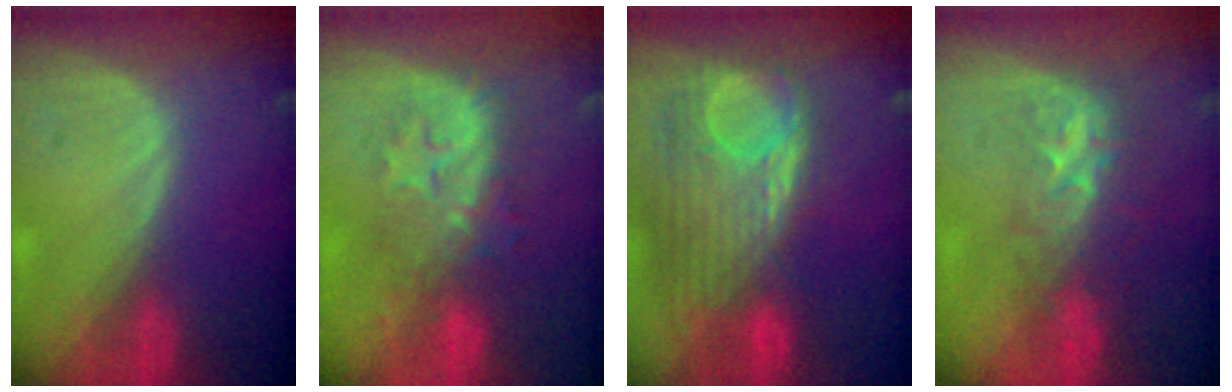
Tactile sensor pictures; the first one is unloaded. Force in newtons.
{"total": 7.9, "press": 7.8, "slide": 1.3}
{"total": 12.4, "press": 10.5, "slide": 6.5}
{"total": 8.5, "press": 7.3, "slide": 4.2}